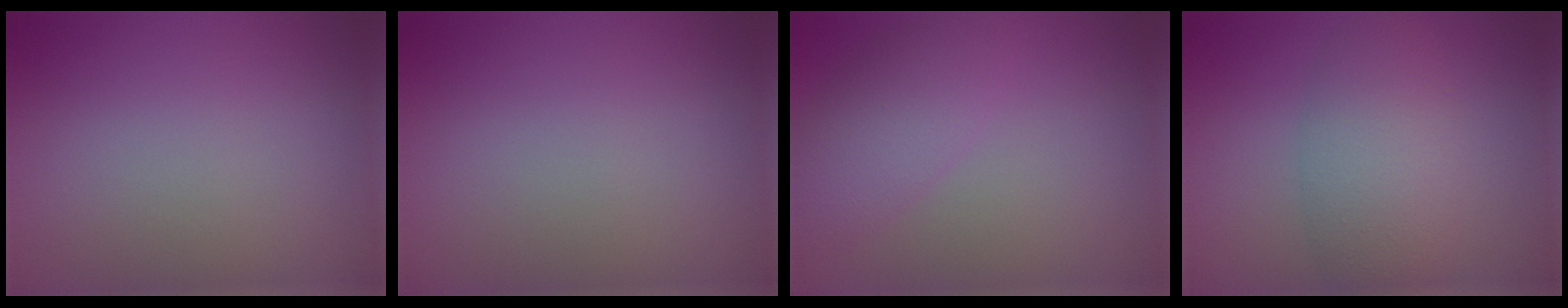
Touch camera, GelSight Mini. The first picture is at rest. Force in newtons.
{"total": 0.0}
{"total": 3.9, "press": 3.9, "slide": 0.2}
{"total": 5.5, "press": 5.5, "slide": 0.1}